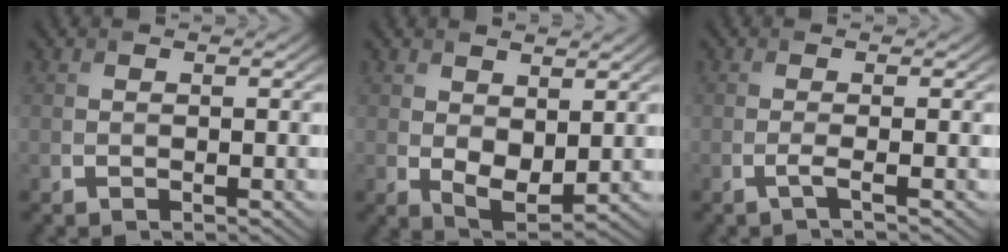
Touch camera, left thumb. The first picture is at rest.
{"total": 4.6, "force": [1.0, 2.8, 3.5], "torque": [-0.071, -0.012, 0.023]}
{"total": 1.6, "force": [-0.6, 0.2, 1.5], "torque": [-0.025, 0.002, -0.020]}